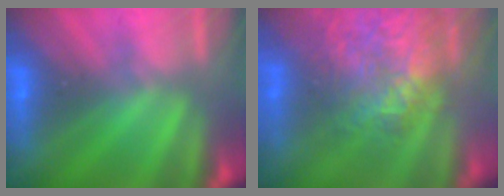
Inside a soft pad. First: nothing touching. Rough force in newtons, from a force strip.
{"total": 7.6}